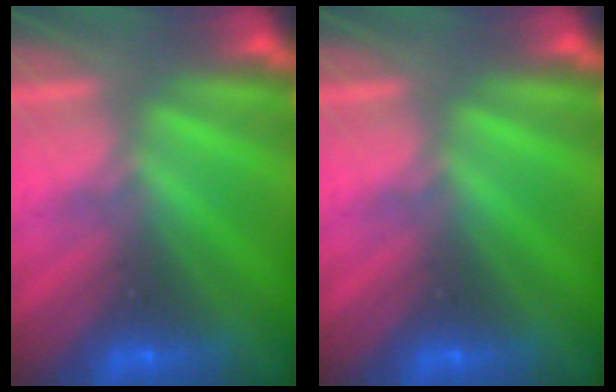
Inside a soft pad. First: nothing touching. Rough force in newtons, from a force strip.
{"total": 0.0}